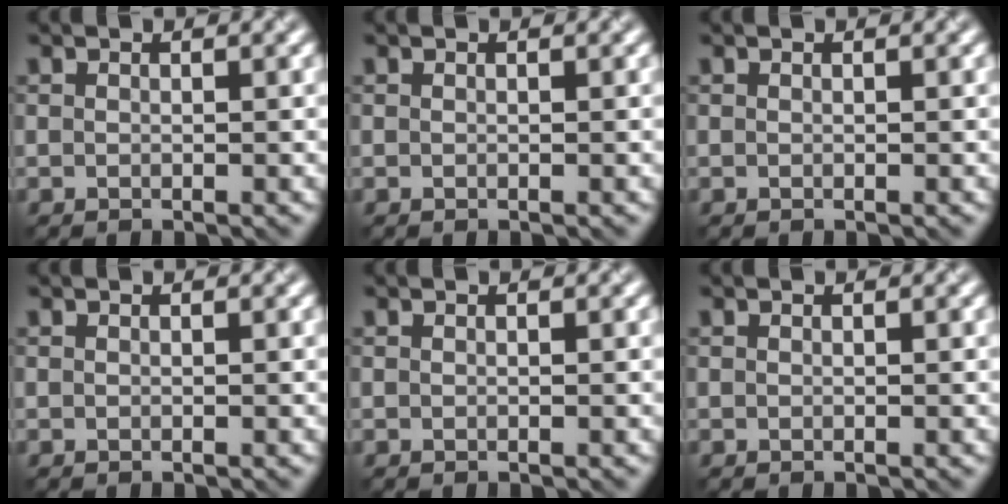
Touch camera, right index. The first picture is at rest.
{"total": 0.0}
{"total": 0.0}
{"total": 0.0}
{"total": 0.0}
{"total": 0.0}